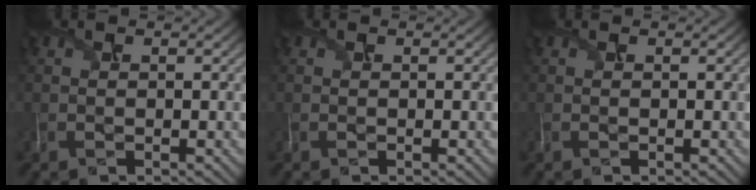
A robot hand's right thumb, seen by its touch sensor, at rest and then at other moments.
{"total": 0.0}
{"total": 0.0}